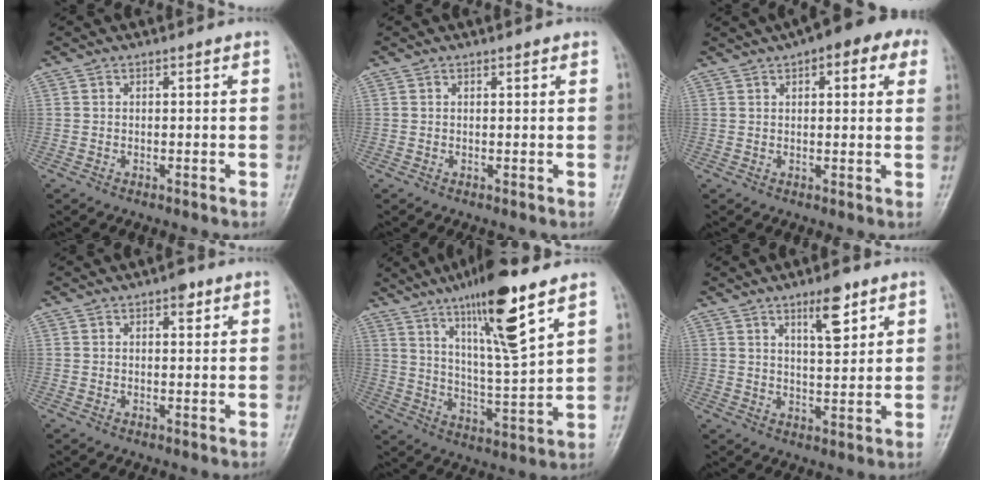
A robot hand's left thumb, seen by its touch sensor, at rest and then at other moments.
{"total": 0.9, "force": [0.7, 0.3, 0.4], "torque": [-0.007, -0.003, 0.008]}
{"total": 11.2, "force": [5.8, 4.2, 8.7], "torque": [-0.084, 0.013, 0.066]}
{"total": 2.5, "force": [1.4, 1.1, 1.7], "torque": [-0.016, -0.004, 0.017]}
{"total": 16.3, "force": [9.9, 2.0, 12.8], "torque": [-0.214, -0.053, 0.175]}
{"total": 7.1, "force": [4.2, 2.2, 5.3], "torque": [-0.073, -0.028, 0.067]}